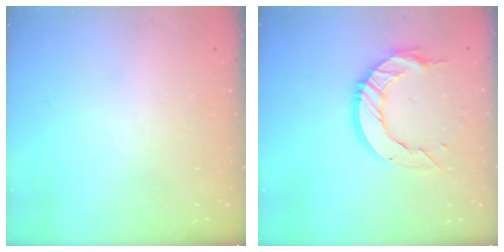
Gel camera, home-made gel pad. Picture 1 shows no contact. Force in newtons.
{"total": 12.5, "press": 12.4, "slide": 0.9}